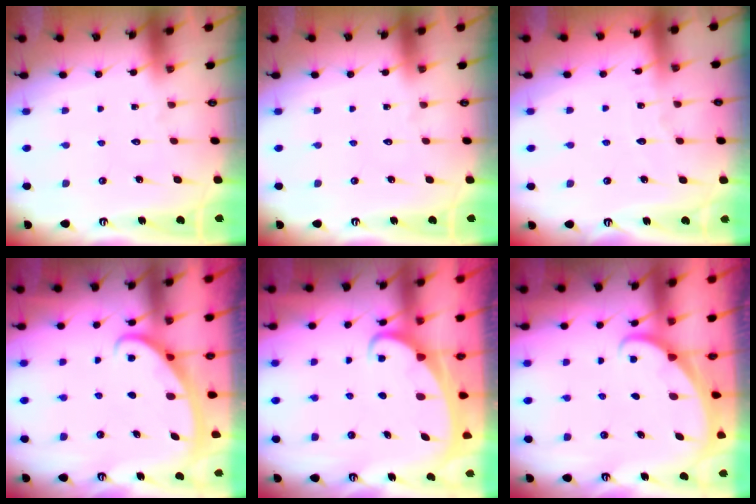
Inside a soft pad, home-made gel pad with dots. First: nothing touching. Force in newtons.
{"total": 0.0}
{"total": 3.0, "press": 2.9, "slide": 0.3}
{"total": 2.8, "press": 2.8, "slide": 0.4}
{"total": 2.0, "press": 2.0, "slide": 0.2}
{"total": 1.2, "press": 1.2, "slide": 0.0}